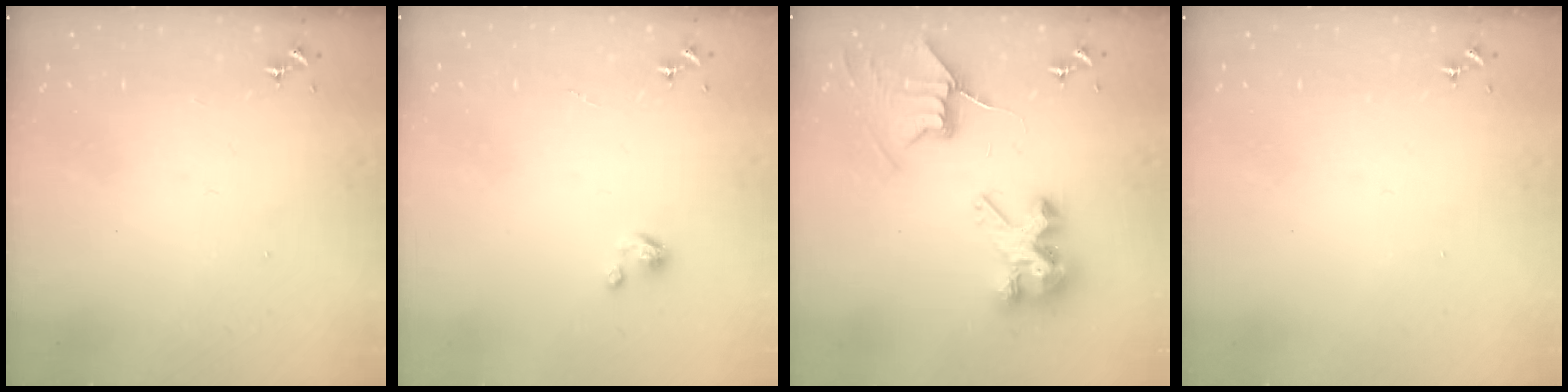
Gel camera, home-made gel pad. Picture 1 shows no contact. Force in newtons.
{"total": 4.3, "press": 4.3, "slide": 0.3}
{"total": 10.4, "press": 10.3, "slide": 0.7}
{"total": 0.0}